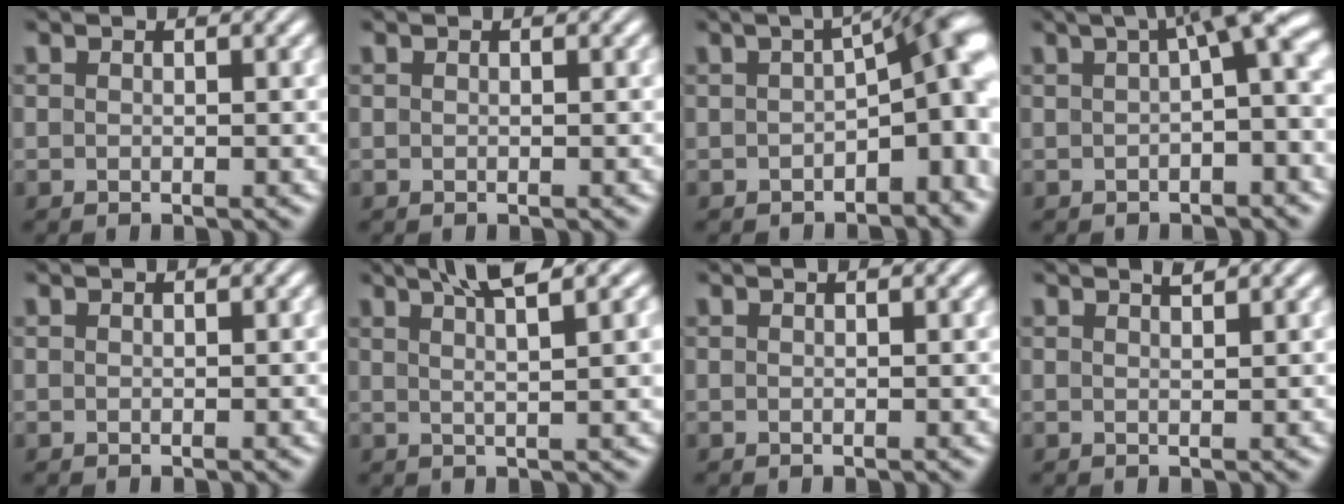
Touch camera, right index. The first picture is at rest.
{"total": 0.0}
{"total": 5.4, "force": [-0.6, 1.7, 5.1], "torque": [-0.063, 0.001, -0.003]}
{"total": 5.5, "force": [1.5, 1.5, 5.0], "torque": [-0.061, 0.021, 0.019]}
{"total": 0.0}
{"total": 5.0, "force": [3.3, 0.6, 3.7], "torque": [-0.063, 0.006, 0.052]}
{"total": 0.0}
{"total": 1.1, "force": [0.8, -0.5, 0.5], "torque": [-0.007, -0.005, 0.016]}